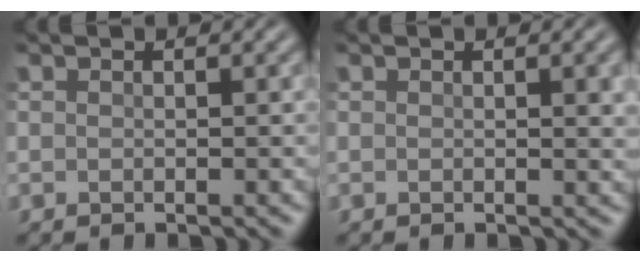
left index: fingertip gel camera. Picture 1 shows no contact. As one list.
[{"total": 2.5, "force": [0.5, 0.8, 2.4], "torque": [-0.016, 0.004, 0.012]}]